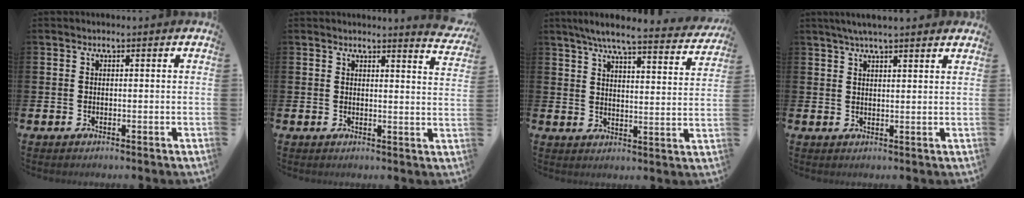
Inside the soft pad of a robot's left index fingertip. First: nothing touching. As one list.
[{"total": 3.1, "force": [3.0, -0.2, 0.4], "torque": [0.004, -0.027, 0.050]}, {"total": 6.7, "force": [6.0, 0.5, 2.9], "torque": [-0.066, -0.037, 0.100]}, {"total": 4.4, "force": [4.0, 0.1, 1.9], "torque": [-0.047, -0.006, 0.072]}]